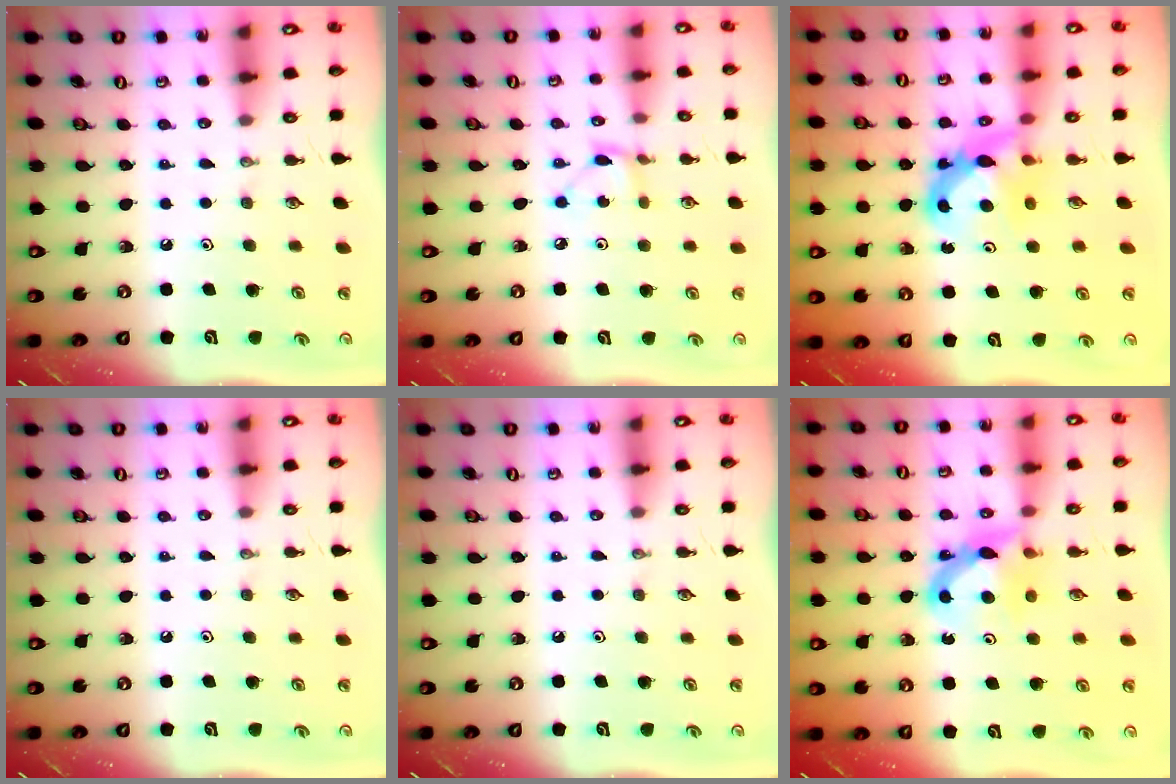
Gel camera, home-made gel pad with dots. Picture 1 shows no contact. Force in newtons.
{"total": 2.6, "press": 2.6, "slide": 0.3}
{"total": 7.5, "press": 7.4, "slide": 1.0}
{"total": 0.0}
{"total": 0.0}
{"total": 7.4, "press": 7.3, "slide": 0.5}